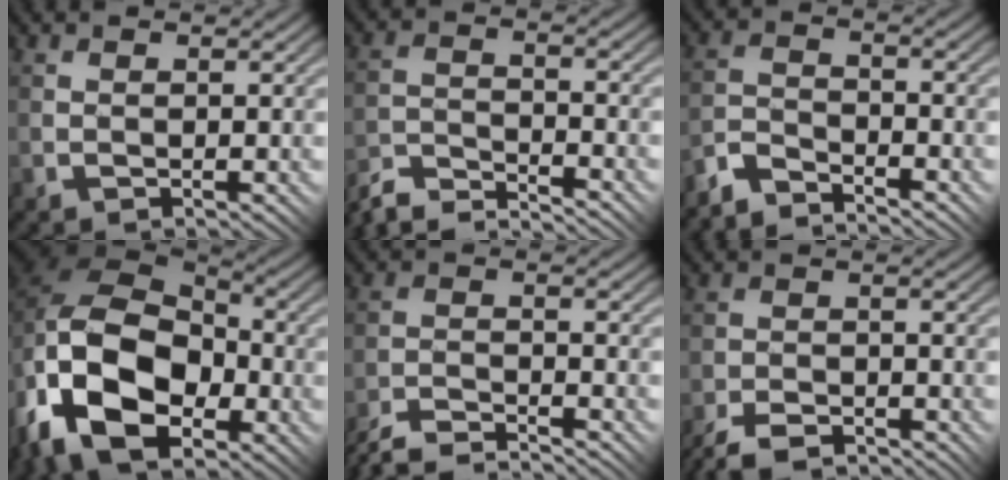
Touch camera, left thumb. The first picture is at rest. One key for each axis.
{"total": 6.9, "fx": -6.8, "fy": 0.2, "fz": 1.2, "tx": -0.026, "ty": 0.004, "tz": -0.138}
{"total": 4.5, "fx": -4.3, "fy": 0.5, "fz": 0.9, "tx": -0.019, "ty": 0.002, "tz": -0.100}
{"total": 17.4, "fx": -7.1, "fy": 11.8, "fz": 10.7, "tx": -0.234, "ty": -0.029, "tz": -0.120}
{"total": 7.3, "fx": -7.1, "fy": 0.2, "fz": 1.7, "tx": -0.034, "ty": 0.002, "tz": -0.134}
{"total": 5.3, "fx": -4.4, "fy": 1.4, "fz": 2.5, "tx": -0.047, "ty": -0.001, "tz": -0.087}